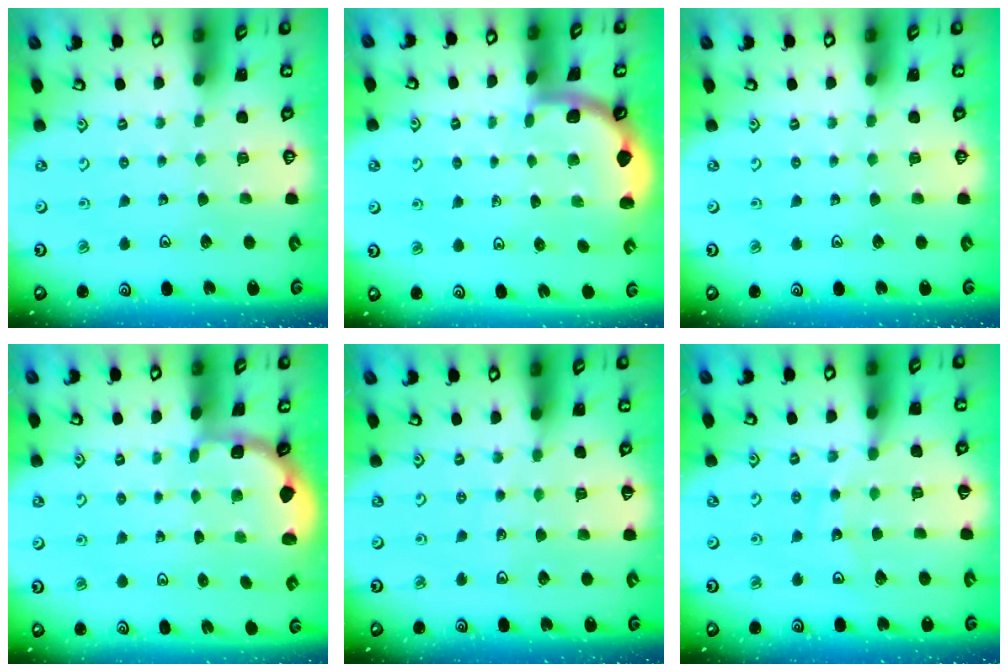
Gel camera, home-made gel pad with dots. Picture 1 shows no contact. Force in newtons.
{"total": 1.8, "press": 1.8, "slide": 0.1}
{"total": 0.0}
{"total": 1.9, "press": 1.8, "slide": 0.7}
{"total": 2.9, "press": 2.1, "slide": 2.1}
{"total": 10.5, "press": 10.5, "slide": 1.3}